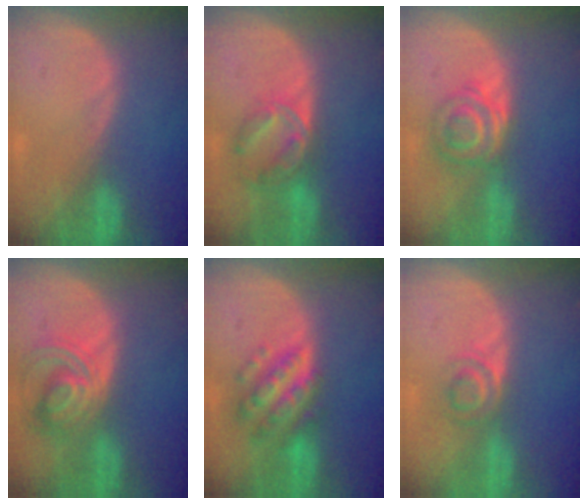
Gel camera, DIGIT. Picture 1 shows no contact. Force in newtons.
{"total": 7.2, "press": 6.0, "slide": 3.9}
{"total": 5.9, "press": 5.5, "slide": 2.2}
{"total": 7.7, "press": 6.9, "slide": 3.4}
{"total": 7.6, "press": 7.6, "slide": 0.6}
{"total": 3.5, "press": 3.4, "slide": 0.9}